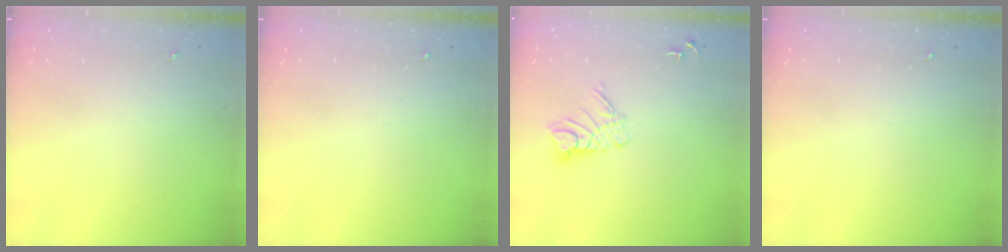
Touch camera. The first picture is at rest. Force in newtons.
{"total": 0.0}
{"total": 9.5, "press": 9.5, "slide": 0.9}
{"total": 0.0}